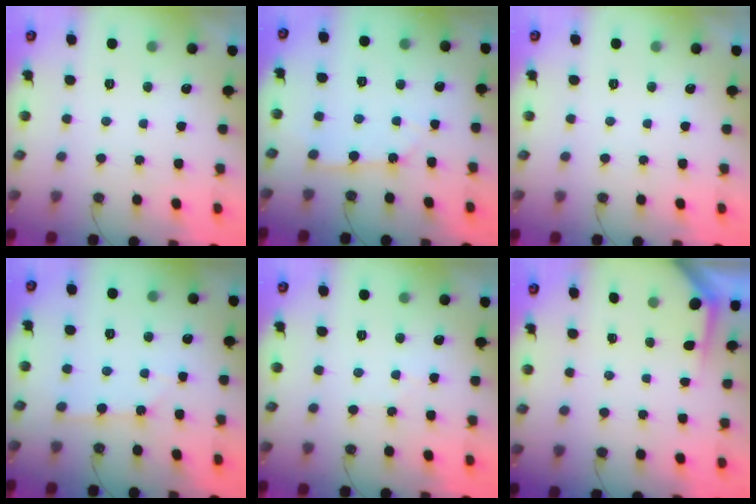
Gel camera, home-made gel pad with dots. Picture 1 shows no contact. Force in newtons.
{"total": 2.6, "press": 2.6, "slide": 0.4}
{"total": 0.0}
{"total": 1.9, "press": 1.8, "slide": 0.3}
{"total": 4.5, "press": 4.4, "slide": 0.8}
{"total": 2.0, "press": 2.0, "slide": 0.2}